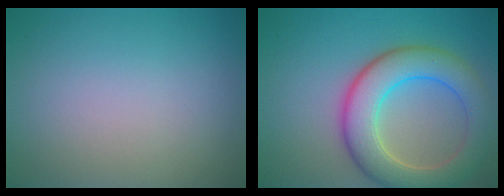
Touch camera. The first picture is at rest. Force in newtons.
{"total": 7.7, "press": 7.7, "slide": 0.5}